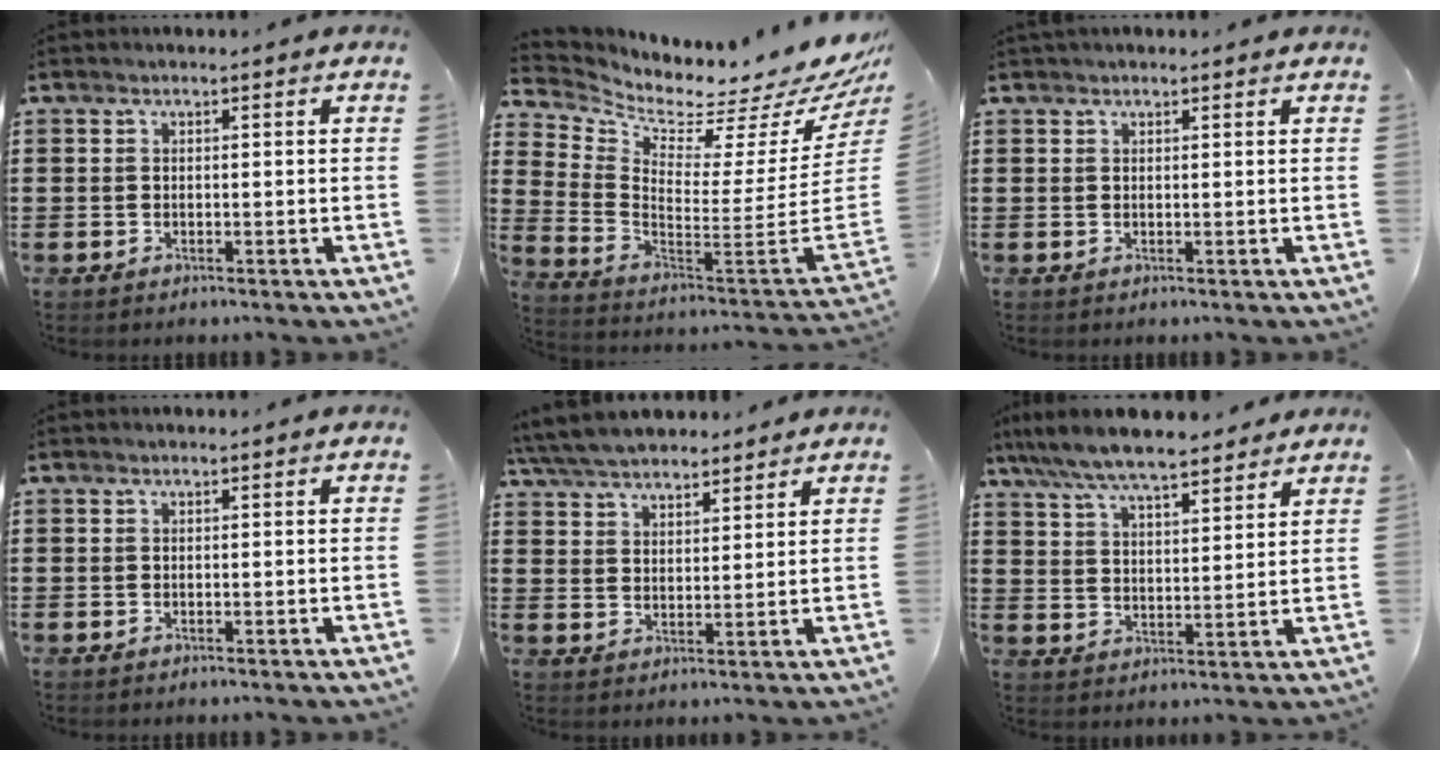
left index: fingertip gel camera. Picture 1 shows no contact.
{"total": 2.5, "force": [1.9, 1.0, 1.3], "torque": [-0.032, -0.061, 0.019]}
{"total": 0.7, "force": [0.6, 0.2, 0.3], "torque": [-0.007, 0.002, 0.011]}
{"total": 0.0}
{"total": 6.1, "force": [5.7, 1.5, 1.5], "torque": [-0.052, -0.011, 0.106]}
{"total": 7.5, "force": [6.9, 1.0, 2.9], "torque": [-0.081, -0.025, 0.125]}